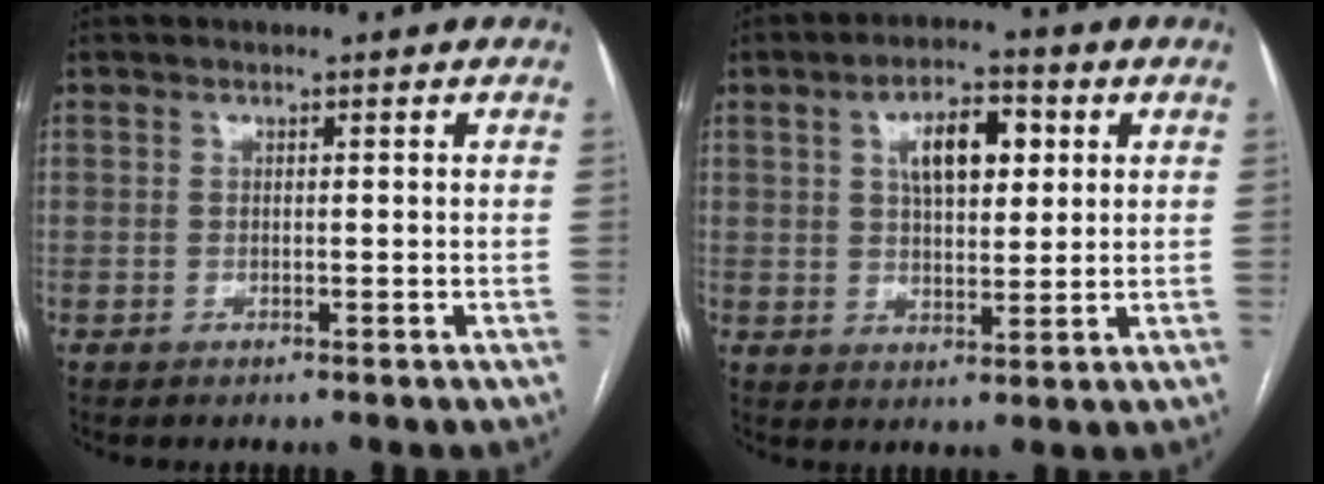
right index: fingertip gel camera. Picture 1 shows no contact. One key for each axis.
{"total": 8.0, "fx": 2.6, "fy": 3.4, "fz": 6.7, "tx": -0.112, "ty": 0.015, "tz": 0.045}